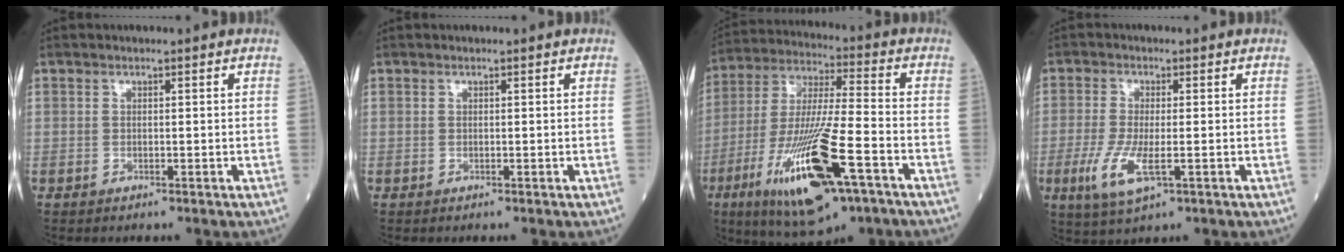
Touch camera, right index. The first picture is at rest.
{"total": 0.0}
{"total": 20.4, "force": [-9.0, 3.3, 17.9], "torque": [-0.373, -0.037, -0.155]}
{"total": 6.6, "force": [-2.1, 1.6, 6.0], "torque": [-0.133, -0.018, -0.039]}